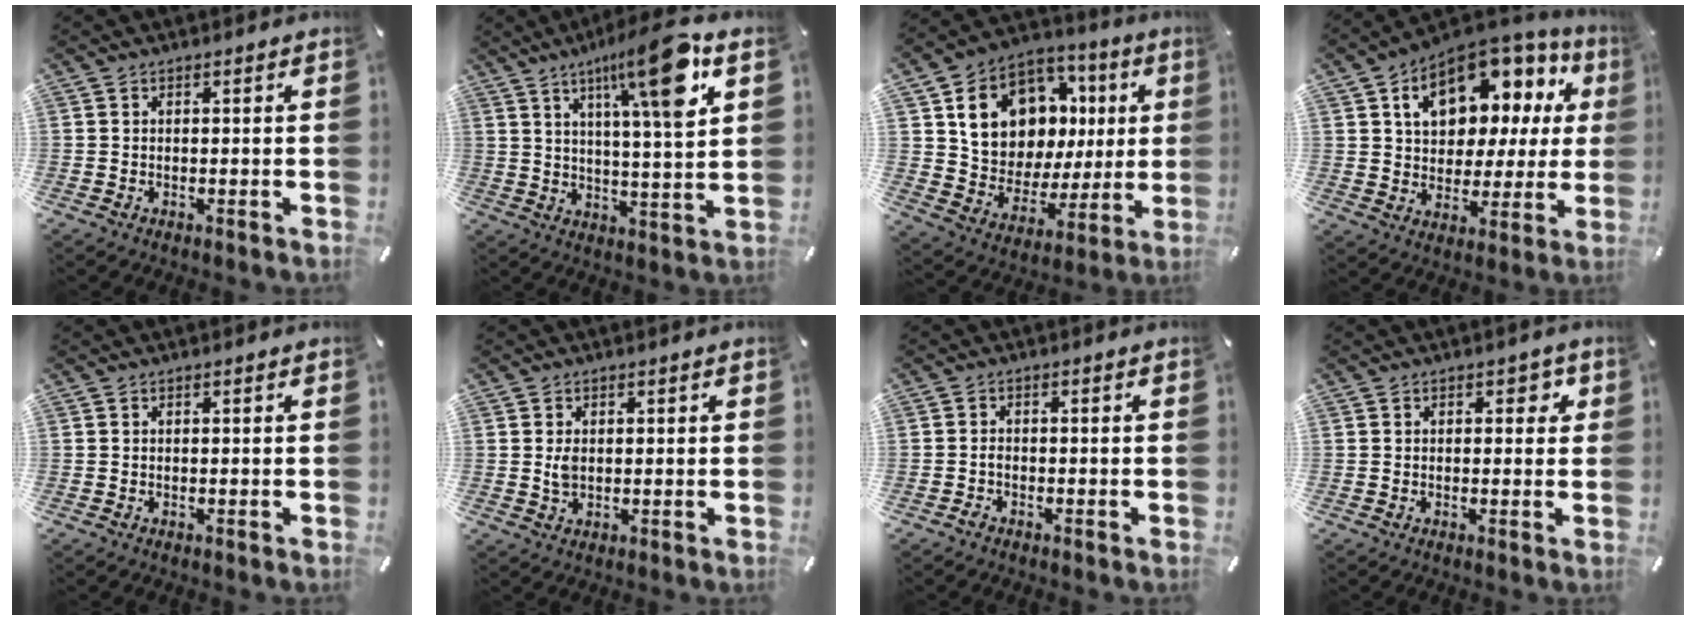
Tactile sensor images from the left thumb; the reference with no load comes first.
{"total": 15.9, "force": [8.3, 2.5, 13.3], "torque": [-0.211, -0.032, 0.123]}
{"total": 16.5, "force": [5.5, 13.3, 8.0], "torque": [-0.128, -0.023, 0.110]}
{"total": 14.4, "force": [6.6, 9.8, 8.3], "torque": [-0.139, -0.035, 0.119]}
{"total": 0.0}
{"total": 2.4, "force": [0.3, 1.7, 1.7], "torque": [-0.028, 0.000, 0.003]}
{"total": 1.1, "force": [-0.9, 0.6, 0.4], "torque": [-0.012, 0.001, -0.016]}
{"total": 2.2, "force": [0.6, 1.5, 1.5], "torque": [-0.007, 0.000, 0.002]}